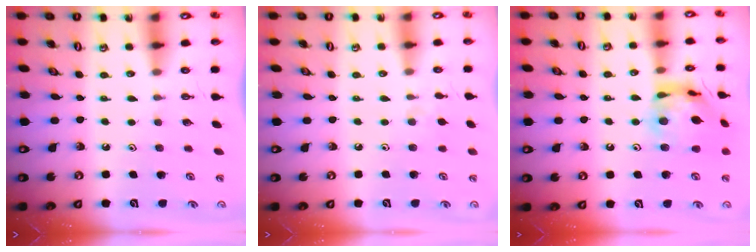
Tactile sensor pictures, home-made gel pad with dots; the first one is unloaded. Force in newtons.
{"total": 2.4, "press": 2.4, "slide": 0.5}
{"total": 15.6, "press": 15.5, "slide": 1.8}